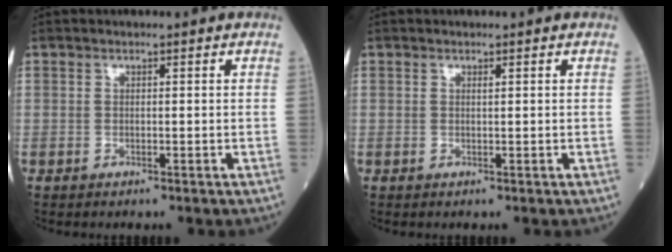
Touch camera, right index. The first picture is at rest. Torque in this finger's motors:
{"motor_torque": [0.00, 0.02, -0.04, 0.01]}